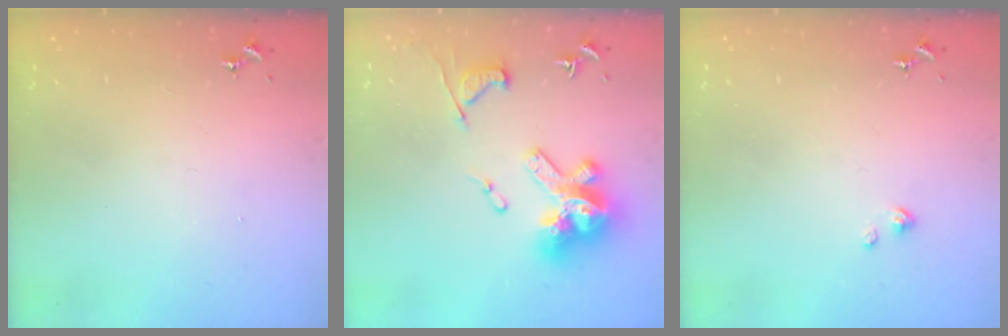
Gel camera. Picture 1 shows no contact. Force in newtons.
{"total": 20.0, "press": 19.9, "slide": 1.9}
{"total": 2.4, "press": 2.4, "slide": 0.3}